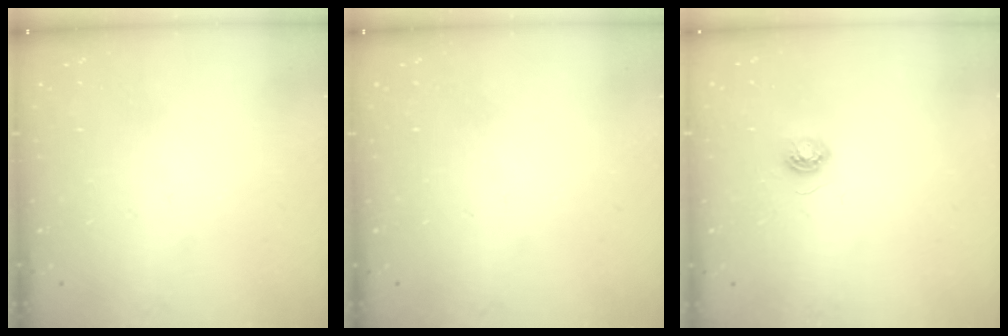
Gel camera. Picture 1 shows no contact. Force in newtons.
{"total": 0.0}
{"total": 4.5, "press": 4.4, "slide": 0.5}